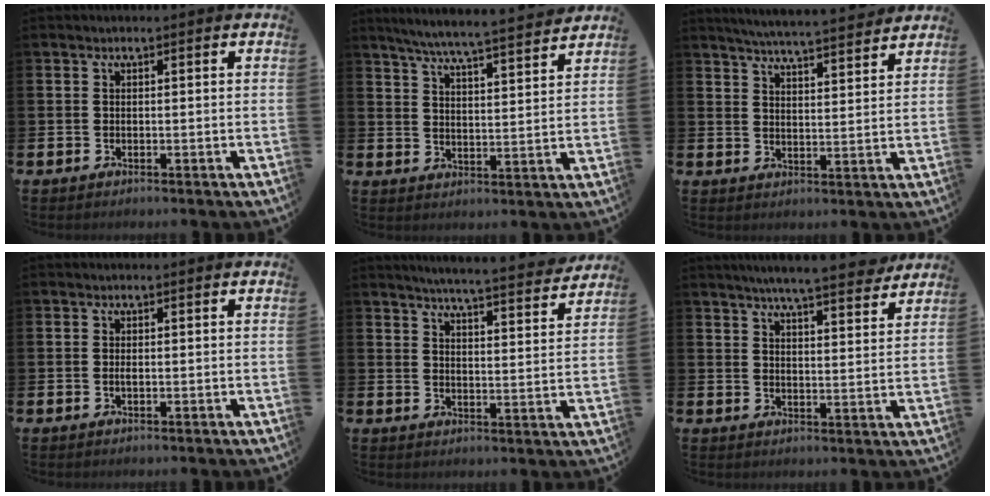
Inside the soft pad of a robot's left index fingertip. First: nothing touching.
{"total": 6.5, "force": [6.2, -0.2, 2.1], "torque": [-0.055, -0.044, 0.106]}
{"total": 5.7, "force": [5.6, -0.2, 1.2], "torque": [-0.035, -0.038, 0.096]}
{"total": 0.6, "force": [0.0, 0.2, 0.6], "torque": [-0.010, -0.001, -0.002]}
{"total": 5.9, "force": [5.7, -0.4, 1.2], "torque": [-0.039, -0.041, 0.098]}
{"total": 6.9, "force": [6.6, 0.1, 2.2], "torque": [-0.050, -0.037, 0.114]}